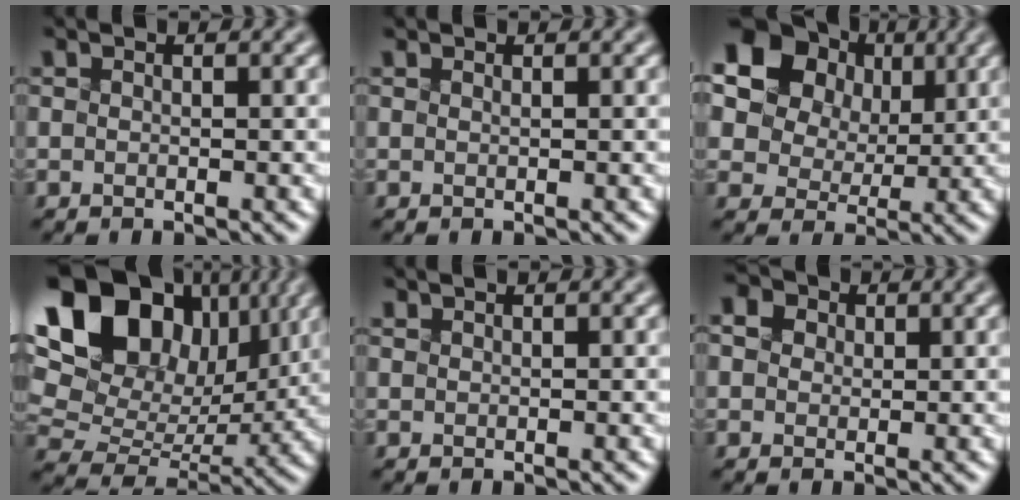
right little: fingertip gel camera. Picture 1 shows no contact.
{"total": 0.0}
{"total": 13.8, "force": [6.2, 10.6, 6.4], "torque": [-0.170, 0.031, 0.144]}
{"total": 17.1, "force": [7.2, 11.6, 10.2], "torque": [-0.208, 0.054, 0.133]}
{"total": 0.0}
{"total": 9.3, "force": [4.3, 6.8, 4.7], "torque": [-0.095, 0.042, 0.047]}